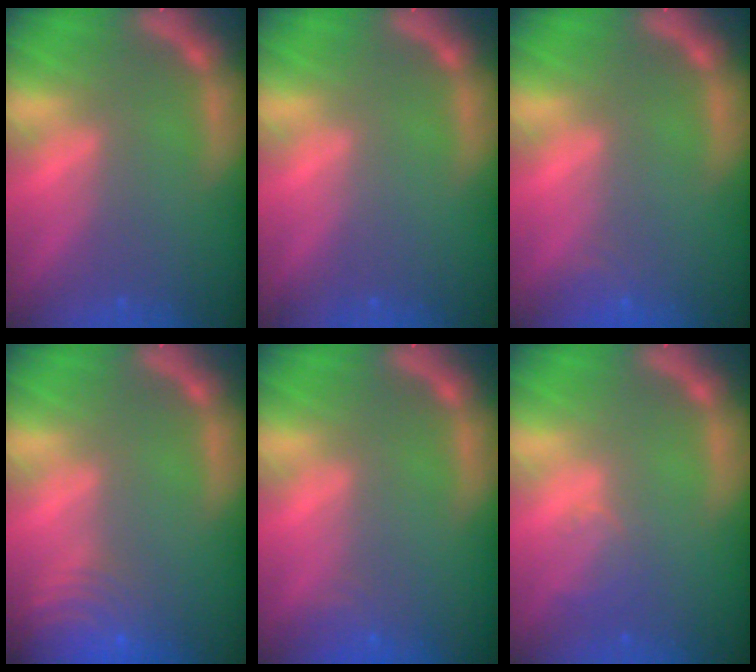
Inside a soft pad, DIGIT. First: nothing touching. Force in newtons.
{"total": 0.0}
{"total": 1.4}
{"total": 10.0}
{"total": 1.9}
{"total": 2.0}